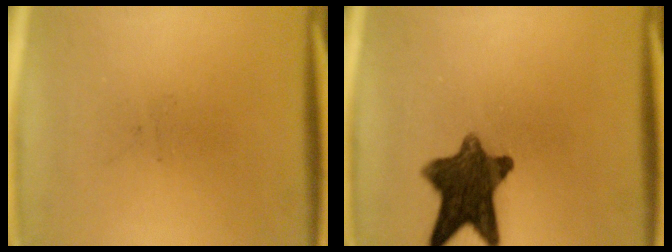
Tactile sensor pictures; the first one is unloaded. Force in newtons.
{"total": 11.0}